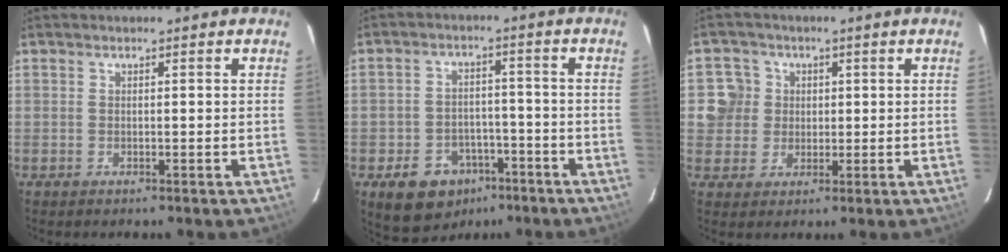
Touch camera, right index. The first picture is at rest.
{"total": 11.3, "force": [-6.6, 8.2, 4.2], "torque": [-0.098, 0.022, -0.075]}
{"total": 5.7, "force": [0.9, 5.6, 0.5], "torque": [-0.003, 0.016, 0.014]}